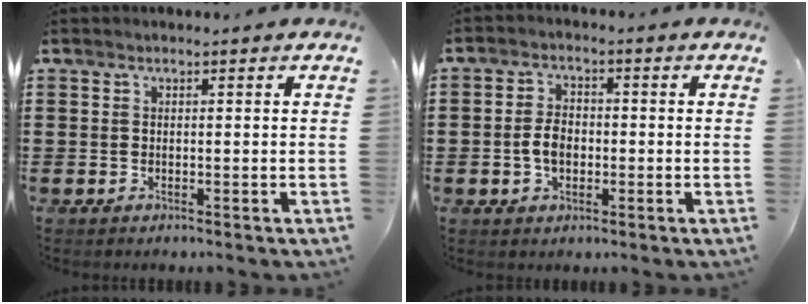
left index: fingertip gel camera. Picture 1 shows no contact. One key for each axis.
{"total": 4.1, "fx": -0.8, "fy": 2.6, "fz": 3.1, "tx": -0.074, "ty": 0.001, "tz": -0.020}